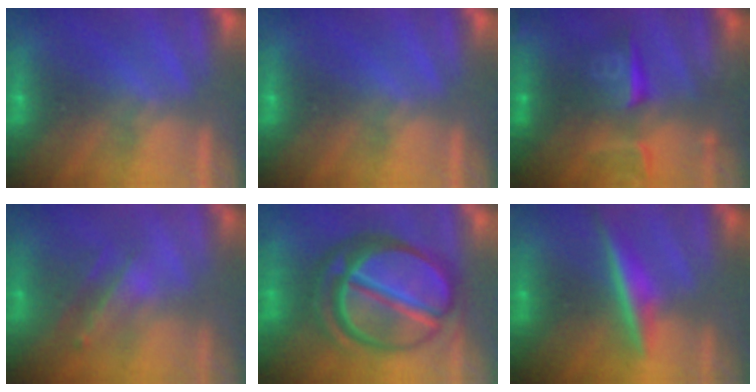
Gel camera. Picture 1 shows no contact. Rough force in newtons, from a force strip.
{"total": 0.0}
{"total": 8.9}
{"total": 2.4}
{"total": 7.5}
{"total": 4.2}